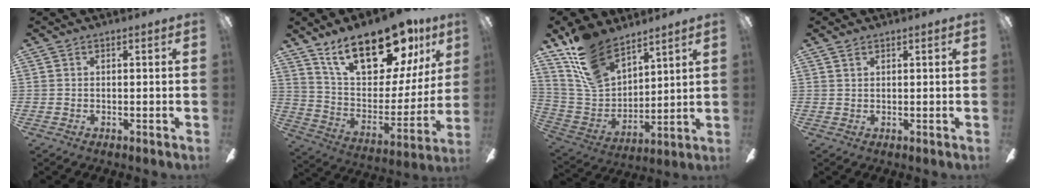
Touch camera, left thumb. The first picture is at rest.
{"total": 24.0, "force": [15.7, 10.7, 14.7], "torque": [-0.235, -0.086, 0.274]}
{"total": 15.5, "force": [11.6, 8.0, 6.4], "torque": [-0.147, -0.059, 0.226]}
{"total": 1.2, "force": [0.9, 0.6, 0.5], "torque": [-0.012, 0.000, 0.016]}